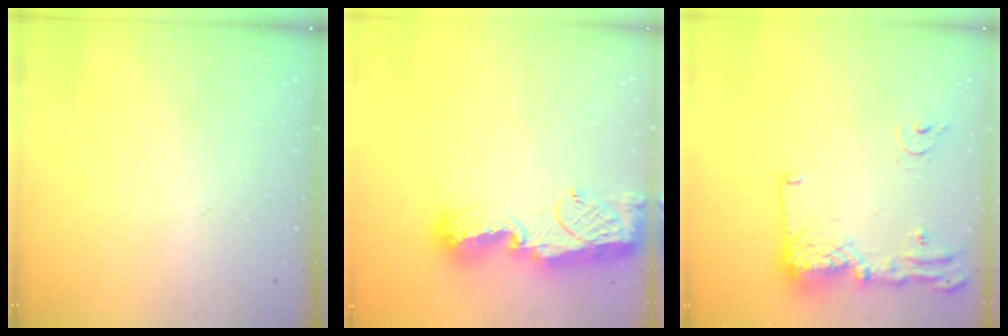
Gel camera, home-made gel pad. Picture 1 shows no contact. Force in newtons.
{"total": 15.7, "press": 15.6, "slide": 1.3}
{"total": 15.0, "press": 14.9, "slide": 1.6}